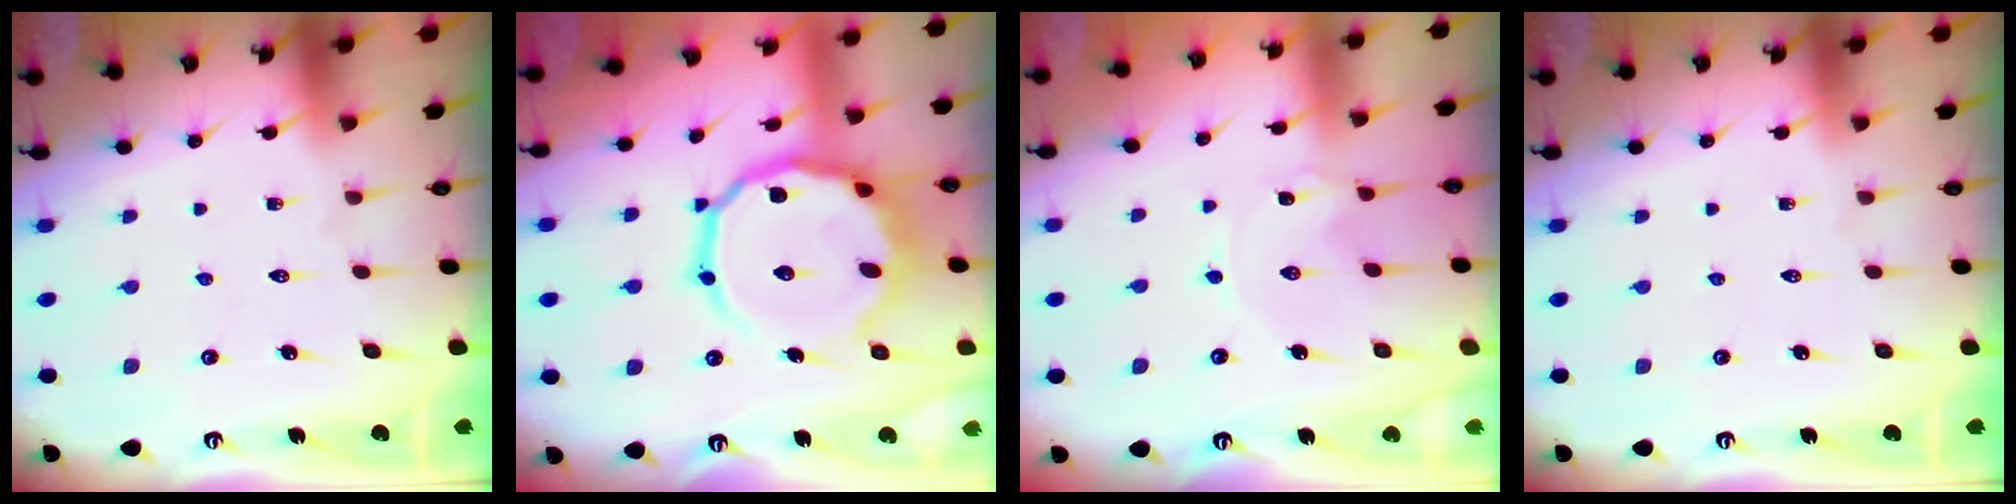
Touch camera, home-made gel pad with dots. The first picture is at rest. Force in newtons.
{"total": 18.2, "press": 18.0, "slide": 2.7}
{"total": 1.8, "press": 1.8, "slide": 0.2}
{"total": 0.0}